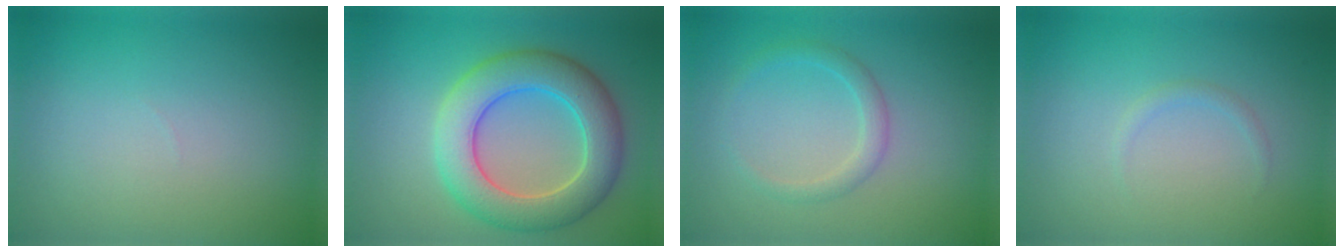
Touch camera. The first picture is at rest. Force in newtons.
{"total": 7.3, "press": 7.3, "slide": 0.3}
{"total": 1.8, "press": 1.7, "slide": 0.1}
{"total": 0.7, "press": 0.7, "slide": 0.1}